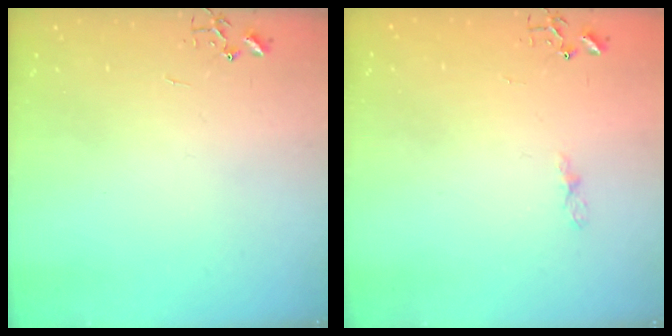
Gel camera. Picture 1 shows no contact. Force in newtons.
{"total": 3.9, "press": 3.8, "slide": 0.5}